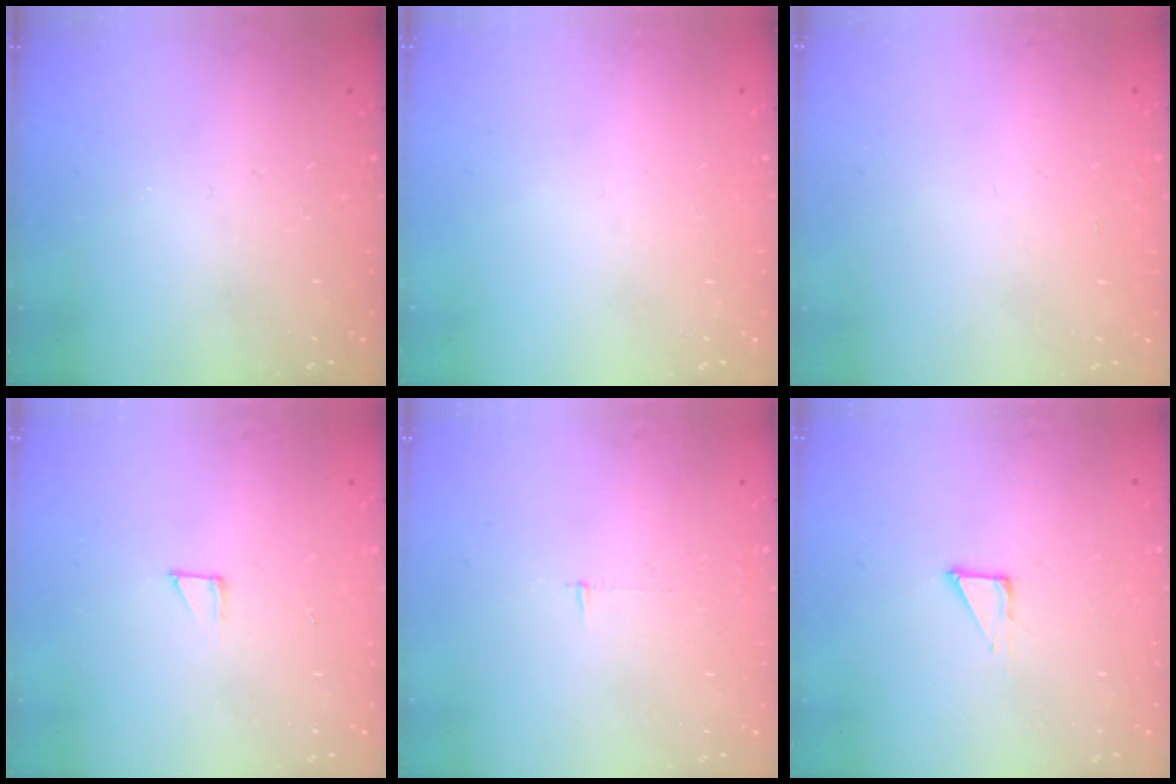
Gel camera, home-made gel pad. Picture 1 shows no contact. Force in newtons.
{"total": 0.0}
{"total": 0.9, "press": 0.9, "slide": 0.0}
{"total": 2.3, "press": 2.3, "slide": 0.2}
{"total": 2.5, "press": 2.5, "slide": 0.2}
{"total": 3.6, "press": 3.6, "slide": 0.2}